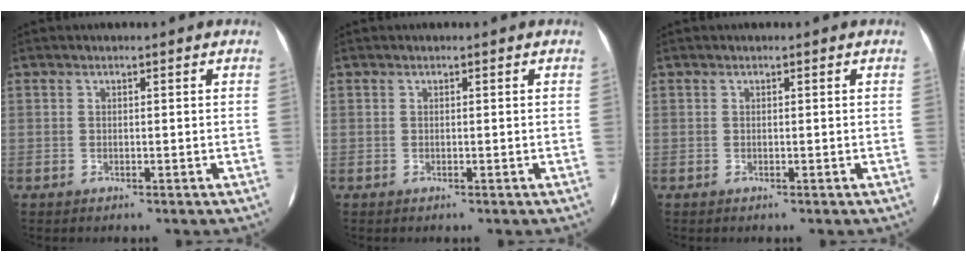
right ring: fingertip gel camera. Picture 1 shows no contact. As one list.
[{"total": 0.0}, {"total": 0.0}]